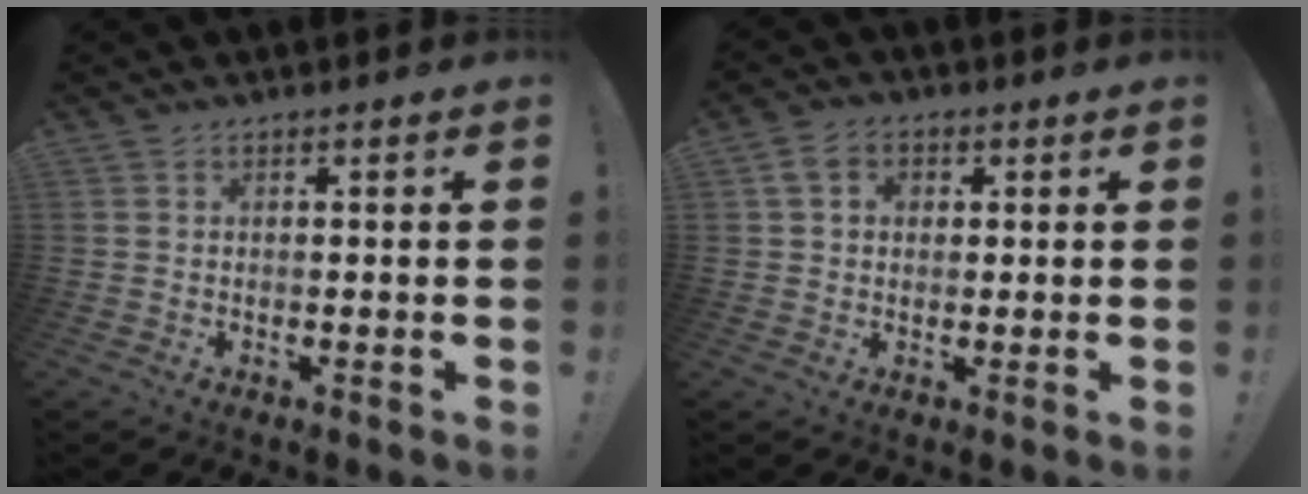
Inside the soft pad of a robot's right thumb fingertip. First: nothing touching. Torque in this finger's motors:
{"motor_torque": [0.09, -0.06, 0.10, 0.10, 0.13]}